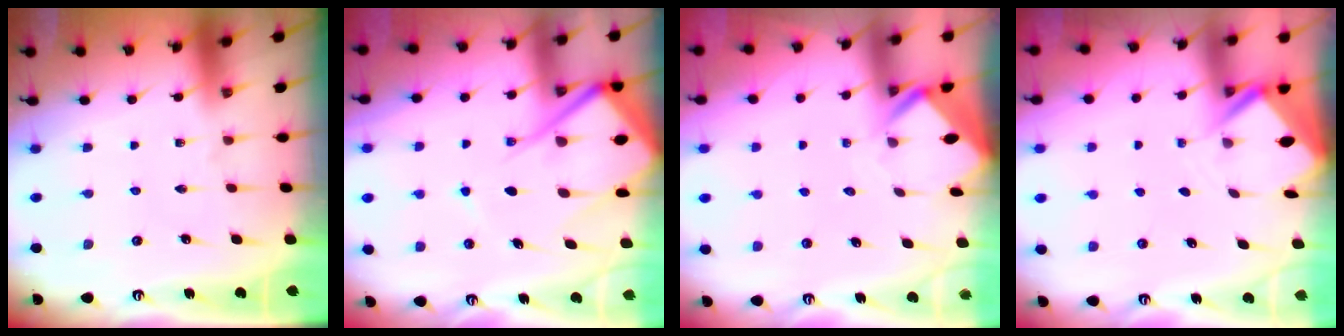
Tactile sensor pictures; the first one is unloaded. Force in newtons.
{"total": 13.9, "press": 13.8, "slide": 1.7}
{"total": 3.5, "press": 3.4, "slide": 0.3}
{"total": 2.9, "press": 2.9, "slide": 0.3}